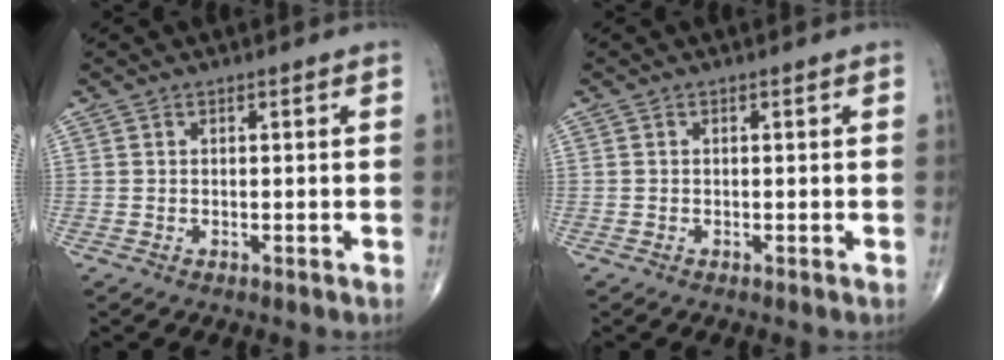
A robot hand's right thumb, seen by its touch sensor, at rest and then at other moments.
{"total": 0.0}